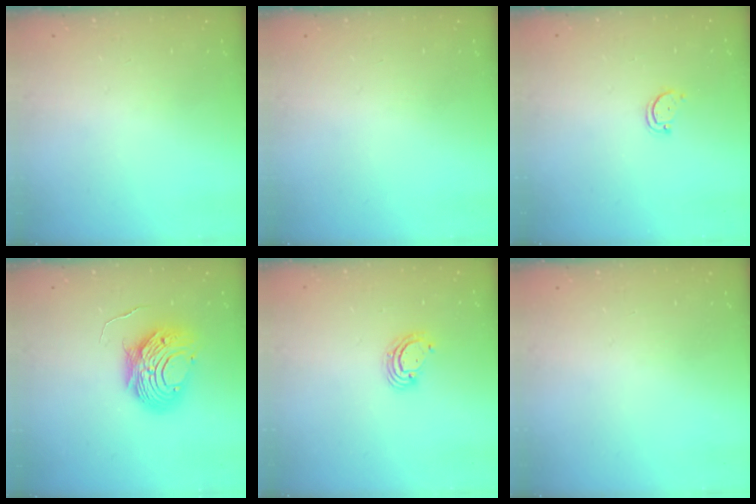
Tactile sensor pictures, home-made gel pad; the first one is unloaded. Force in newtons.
{"total": 0.0}
{"total": 2.9, "press": 2.9, "slide": 0.4}
{"total": 10.1, "press": 10.0, "slide": 1.0}
{"total": 3.7, "press": 3.7, "slide": 0.3}
{"total": 0.0}